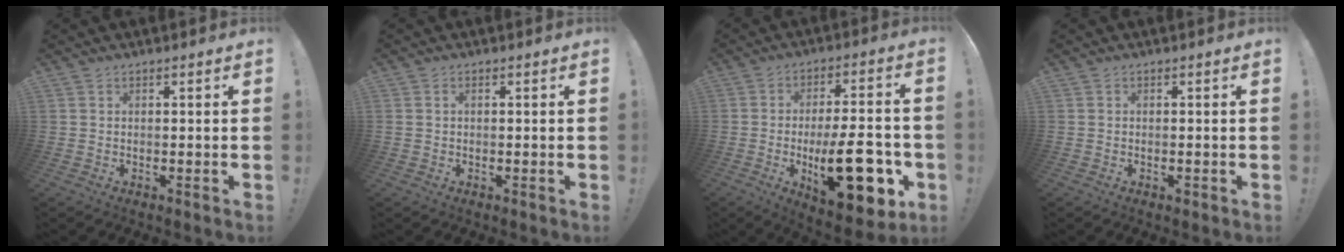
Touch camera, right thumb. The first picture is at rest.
{"total": 0.6, "force": [0.1, 0.5, 0.3], "torque": [-0.015, 0.005, 0.002]}
{"total": 23.5, "force": [-6.4, 9.6, 20.5], "torque": [-0.305, 0.029, -0.086]}
{"total": 0.6, "force": [-0.4, 0.3, 0.4], "torque": [-0.006, 0.002, -0.006]}